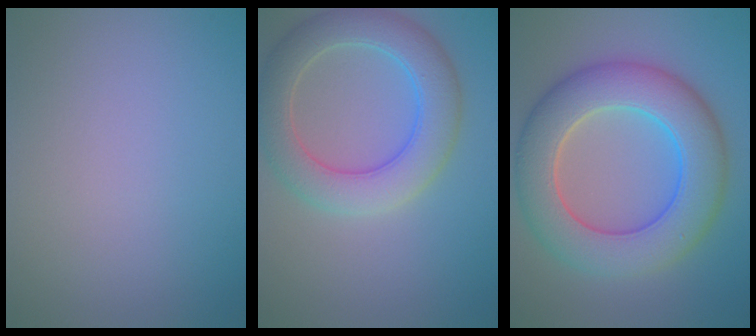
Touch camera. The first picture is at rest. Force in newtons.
{"total": 6.1, "press": 6.1, "slide": 0.4}
{"total": 9.6, "press": 9.5, "slide": 0.7}